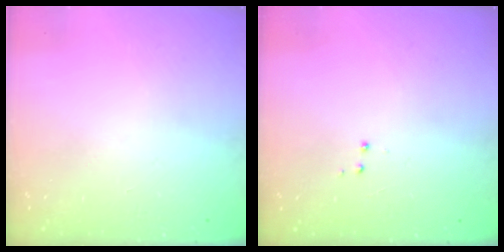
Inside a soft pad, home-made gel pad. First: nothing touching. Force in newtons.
{"total": 3.0, "press": 2.9, "slide": 0.6}